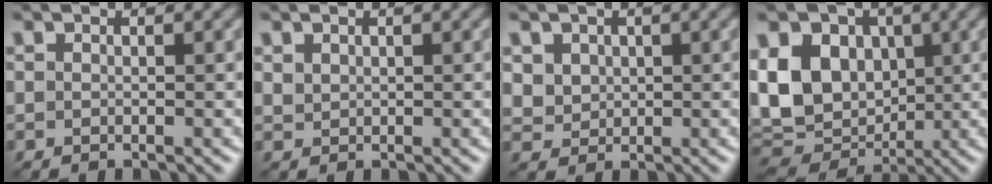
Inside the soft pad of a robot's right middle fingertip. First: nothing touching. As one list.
[{"total": 0.8, "force": [0.6, 0.5, 0.1], "torque": [-0.006, -0.002, 0.017]}, {"total": 2.8, "force": [1.2, 2.2, 1.0], "torque": [-0.036, 0.000, 0.039]}, {"total": 13.3, "force": [2.4, 10.2, 8.1], "torque": [-0.152, 0.018, 0.036]}]